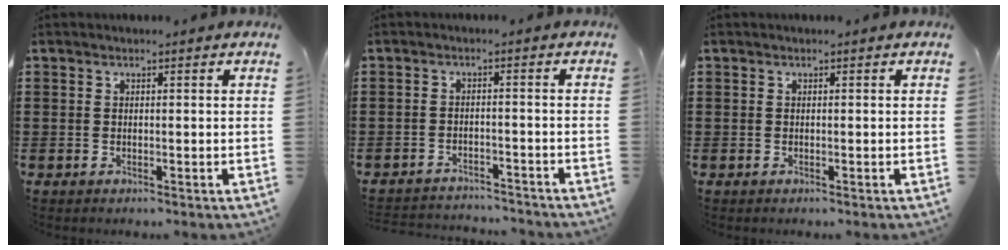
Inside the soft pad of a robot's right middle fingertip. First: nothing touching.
{"total": 2.6, "force": [-2.6, 0.2, 0.0], "torque": [-0.007, 0.000, -0.057]}
{"total": 0.0}